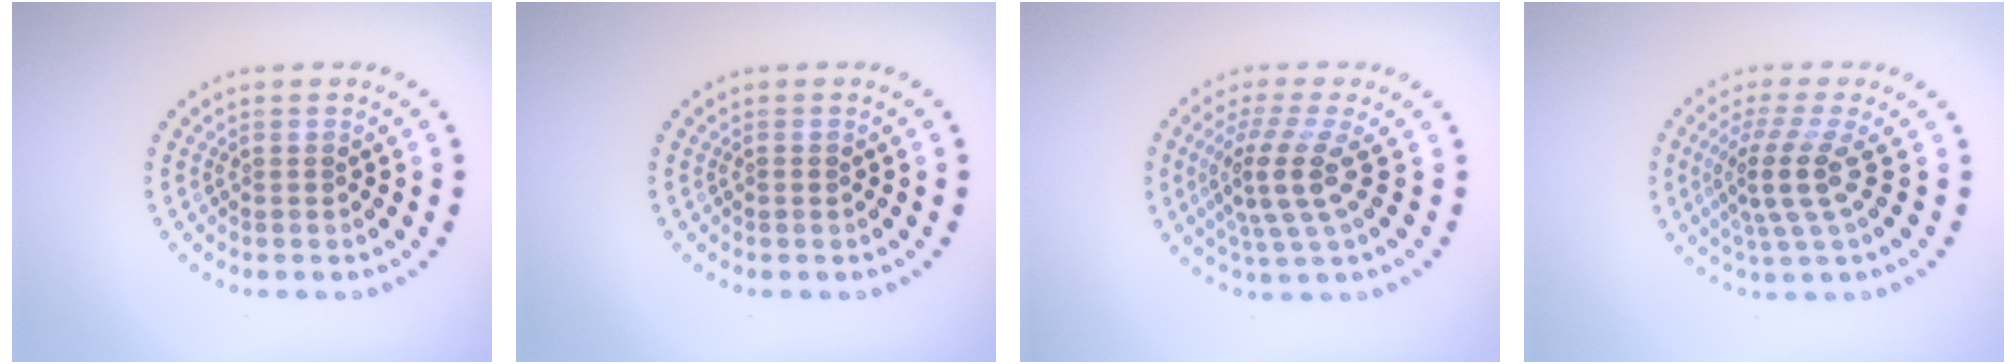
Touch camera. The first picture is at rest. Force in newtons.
{"total": 0.6, "press": 0.6, "slide": 0.1}
{"total": 4.2, "press": 3.2, "slide": 2.8}
{"total": 4.0, "press": 2.8, "slide": 2.8}